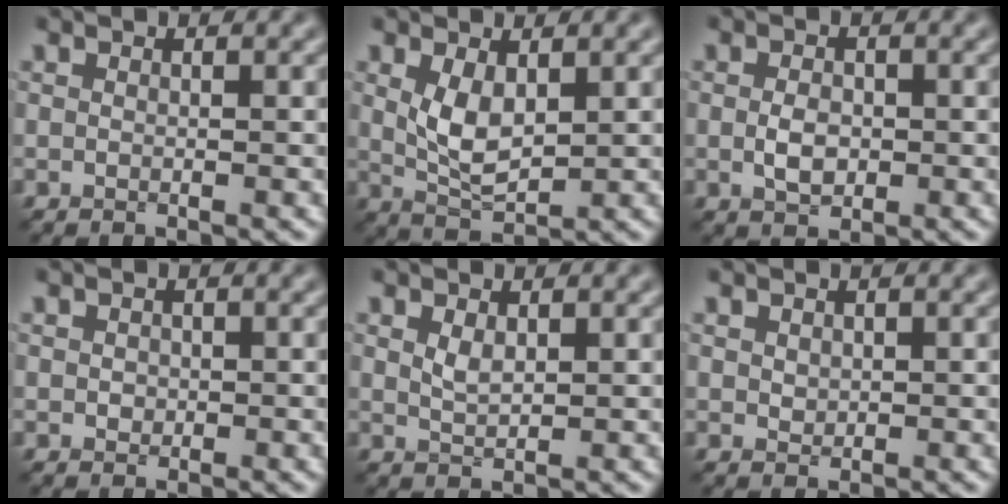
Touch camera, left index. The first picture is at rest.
{"total": 3.4, "force": [0.7, 1.6, 2.9], "torque": [-0.071, -0.005, 0.018]}
{"total": 2.2, "force": [-0.3, 1.4, 1.6], "torque": [-0.033, -0.001, -0.008]}
{"total": 0.7, "force": [0.0, 0.6, 0.3], "torque": [-0.006, -0.001, -0.002]}
{"total": 1.3, "force": [0.5, 0.6, 1.0], "torque": [-0.026, -0.001, 0.014]}
{"total": 0.6, "force": [0.2, 0.5, 0.3], "torque": [-0.009, -0.001, 0.007]}